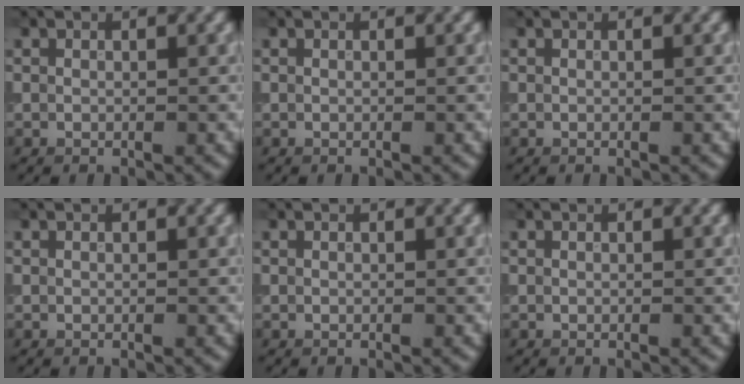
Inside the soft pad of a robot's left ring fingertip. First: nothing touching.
{"total": 0.0}
{"total": 0.0}
{"total": 0.0}
{"total": 0.0}
{"total": 0.0}